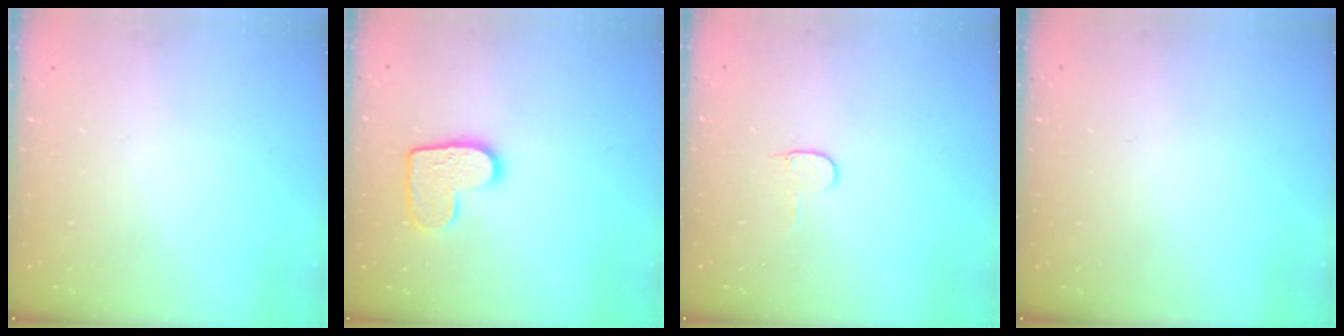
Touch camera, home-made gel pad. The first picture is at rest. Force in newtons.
{"total": 10.7, "press": 10.7, "slide": 0.5}
{"total": 4.0, "press": 4.0, "slide": 0.4}
{"total": 0.0}